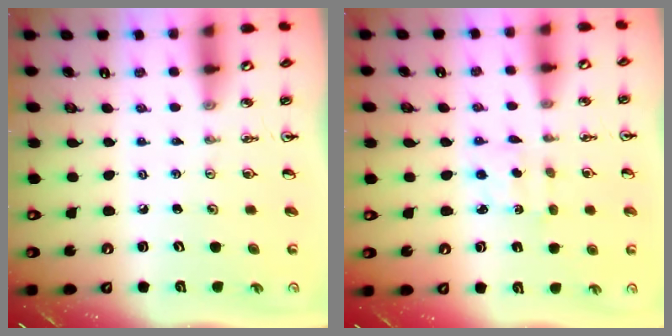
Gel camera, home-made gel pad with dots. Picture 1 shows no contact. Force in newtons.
{"total": 1.8, "press": 1.6, "slide": 0.7}